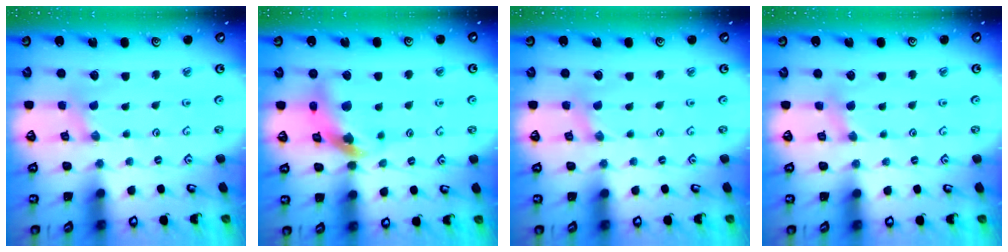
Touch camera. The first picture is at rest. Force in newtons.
{"total": 13.1, "press": 13.0, "slide": 1.8}
{"total": 0.8, "press": 0.8, "slide": 0.1}
{"total": 2.5, "press": 2.5, "slide": 0.4}